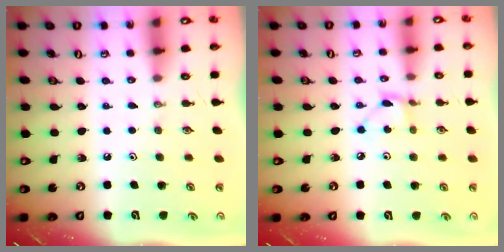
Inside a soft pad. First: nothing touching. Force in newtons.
{"total": 2.4, "press": 2.4, "slide": 0.1}